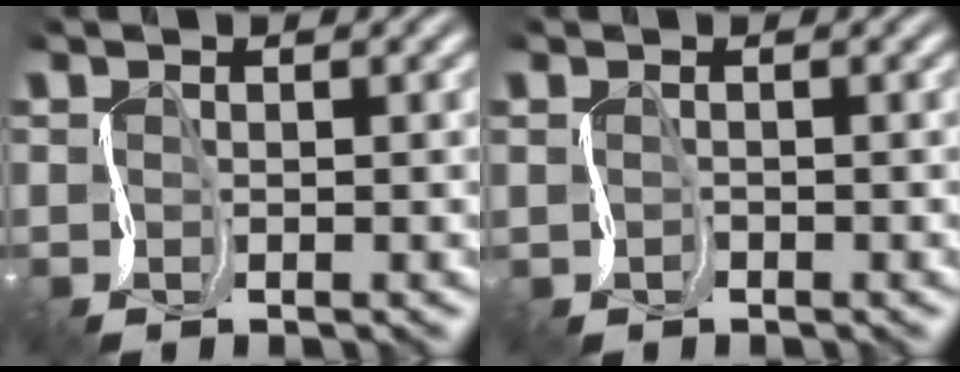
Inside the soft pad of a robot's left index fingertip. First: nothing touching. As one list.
[{"total": 0.7, "force": [0.3, -0.1, -0.7], "torque": [0.009, -0.002, 0.002]}]